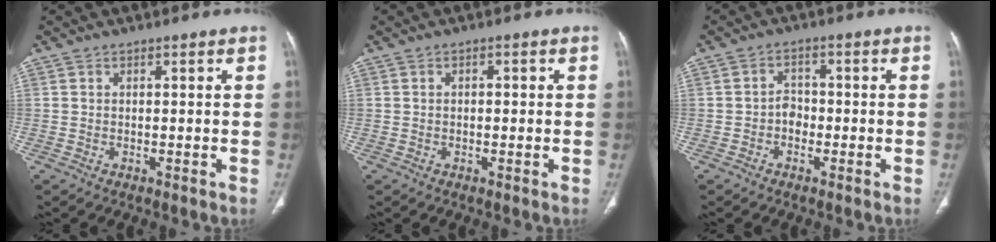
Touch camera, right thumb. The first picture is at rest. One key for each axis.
{"total": 1.2, "fx": 0.1, "fy": 0.6, "fz": 1.0, "tx": -0.018, "ty": 0.005, "tz": 0.001}
{"total": 2.8, "fx": -1.0, "fy": 2.2, "fz": 1.4, "tx": -0.007, "ty": 0.011, "tz": -0.024}